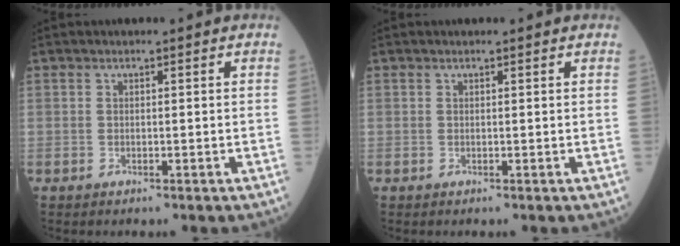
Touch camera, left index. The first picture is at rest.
{"total": 0.5, "force": [0.5, 0.1, 0.1], "torque": [-0.003, 0.007, 0.006]}